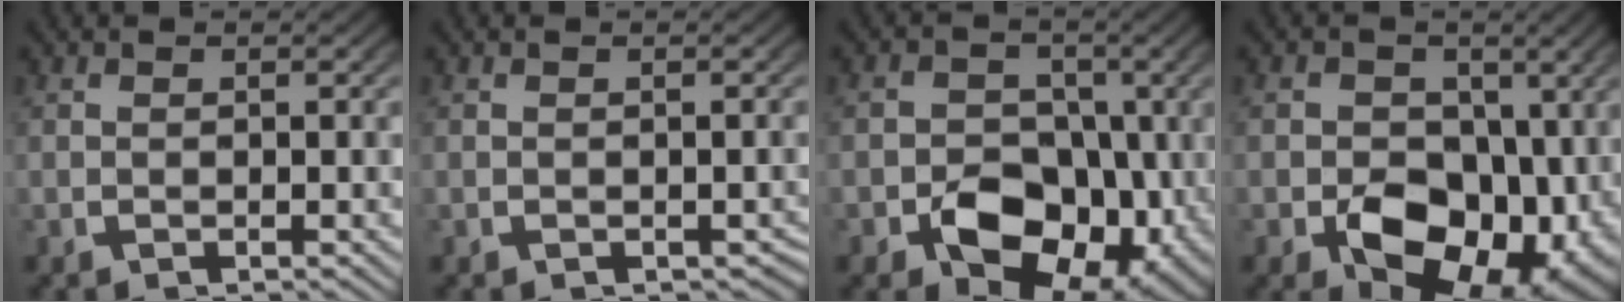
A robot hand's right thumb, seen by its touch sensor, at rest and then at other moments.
{"total": 1.0, "force": [-0.8, 0.5, 0.4], "torque": [-0.003, -0.003, -0.009]}
{"total": 12.5, "force": [-2.5, 9.1, 8.2], "torque": [-0.122, -0.038, -0.032]}
{"total": 13.1, "force": [-1.6, 9.4, 8.9], "torque": [-0.154, -0.057, -0.005]}